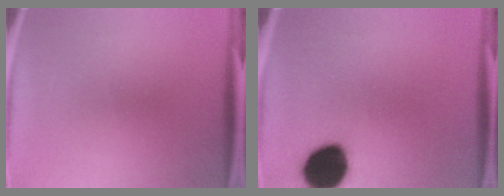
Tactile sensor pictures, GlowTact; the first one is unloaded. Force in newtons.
{"total": 15.1}